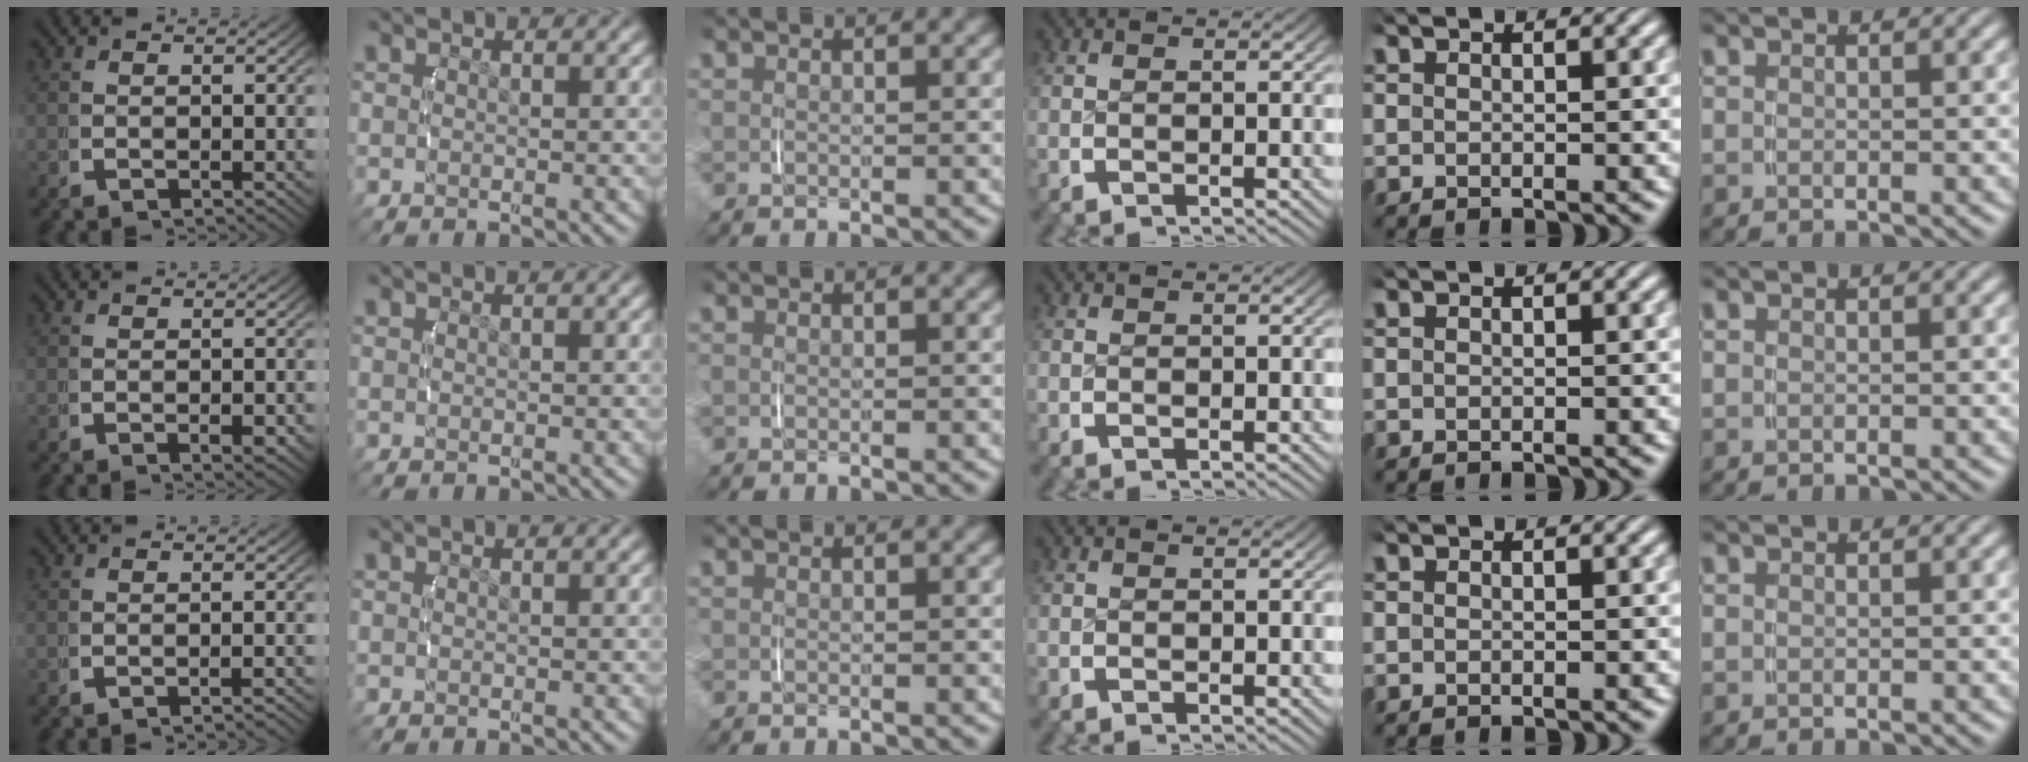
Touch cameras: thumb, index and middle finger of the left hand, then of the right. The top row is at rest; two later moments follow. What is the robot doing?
{"motion": "lift_and_place", "object": "string"}